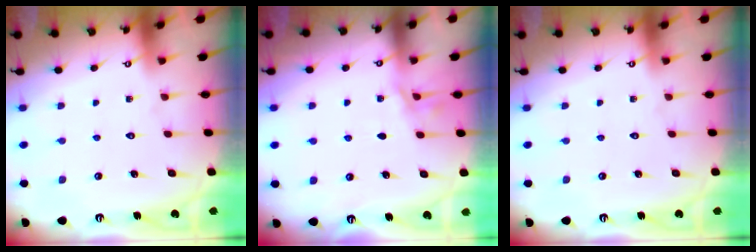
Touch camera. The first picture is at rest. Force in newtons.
{"total": 3.5, "press": 3.4, "slide": 0.5}
{"total": 0.0}